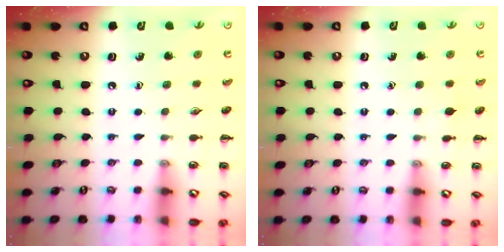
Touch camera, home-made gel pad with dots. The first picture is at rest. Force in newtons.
{"total": 2.9, "press": 2.7, "slide": 0.9}